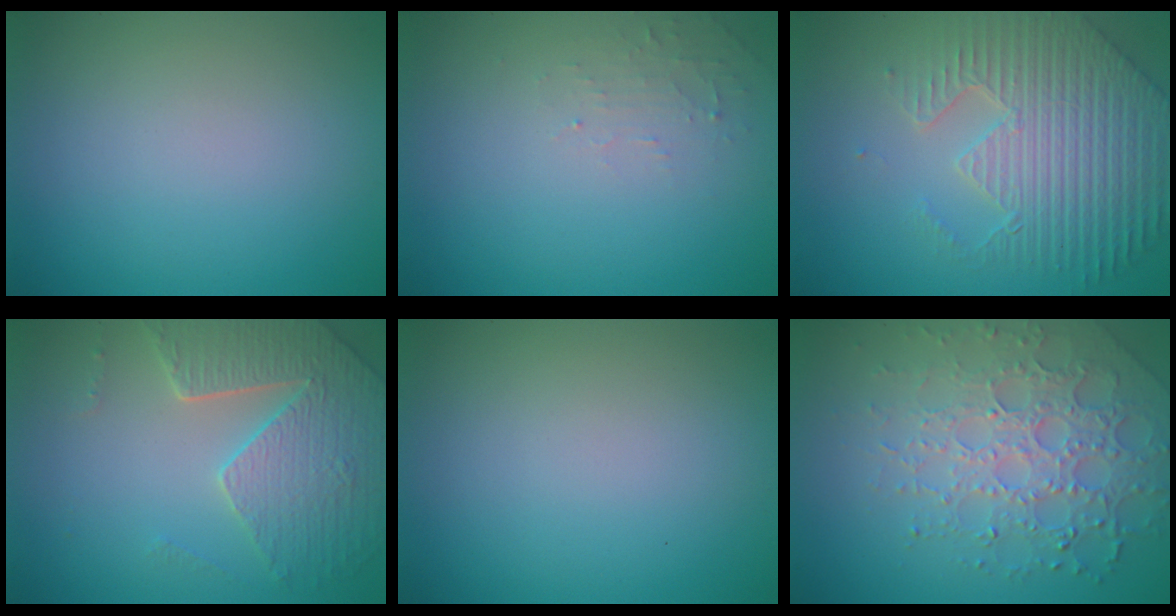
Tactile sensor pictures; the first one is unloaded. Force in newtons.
{"total": 1.2, "press": 1.2, "slide": 0.3}
{"total": 6.9, "press": 5.4, "slide": 4.3}
{"total": 5.0, "press": 4.5, "slide": 2.1}
{"total": 0.0}
{"total": 6.2, "press": 4.7, "slide": 4.0}